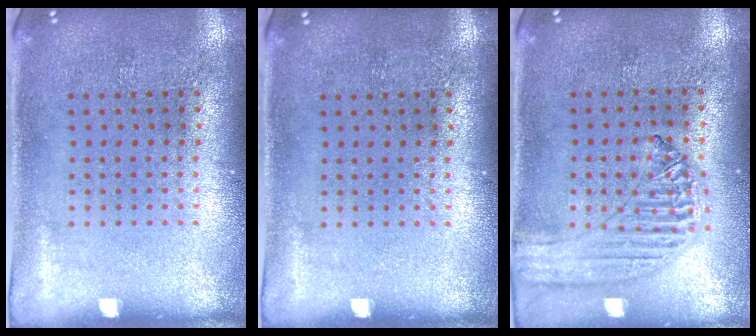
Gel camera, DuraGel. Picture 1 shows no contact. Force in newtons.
{"total": 0.0}
{"total": 1.3, "press": 1.3, "slide": 0.2}